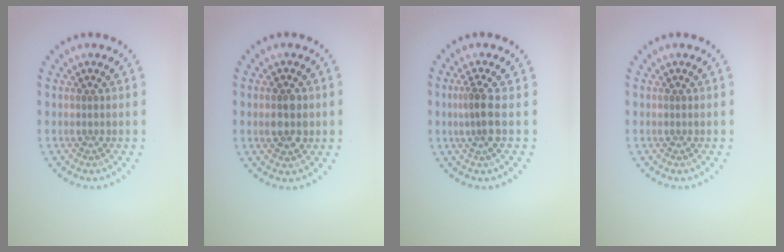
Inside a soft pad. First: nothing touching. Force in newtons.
{"total": 2.9, "press": 2.9, "slide": 0.2}
{"total": 2.2, "press": 1.8, "slide": 1.3}
{"total": 0.0}